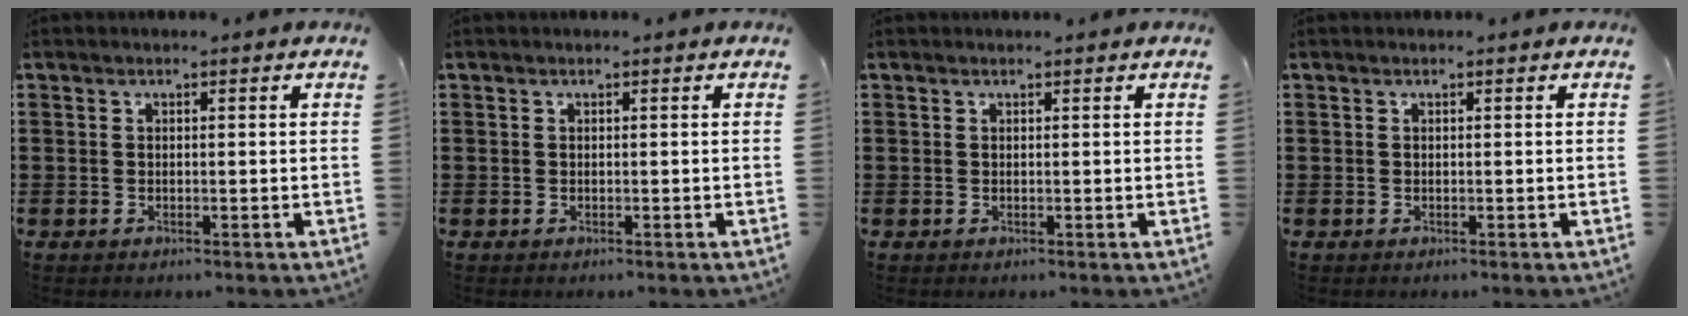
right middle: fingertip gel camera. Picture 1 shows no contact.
{"total": 0.0}
{"total": 0.0}
{"total": 0.0}